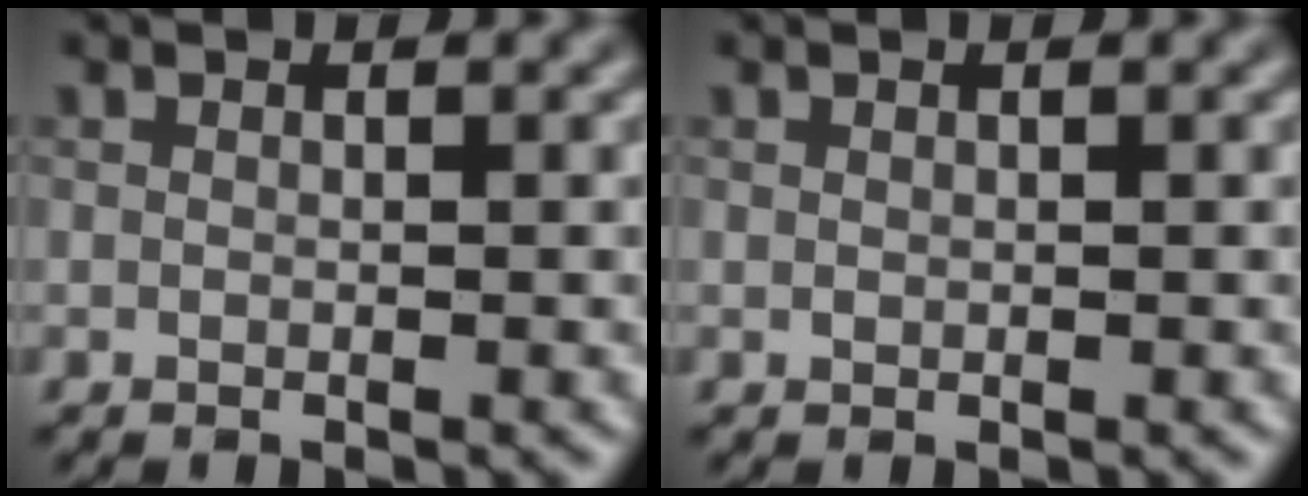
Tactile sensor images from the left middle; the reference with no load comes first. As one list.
[{"total": 0.0}]